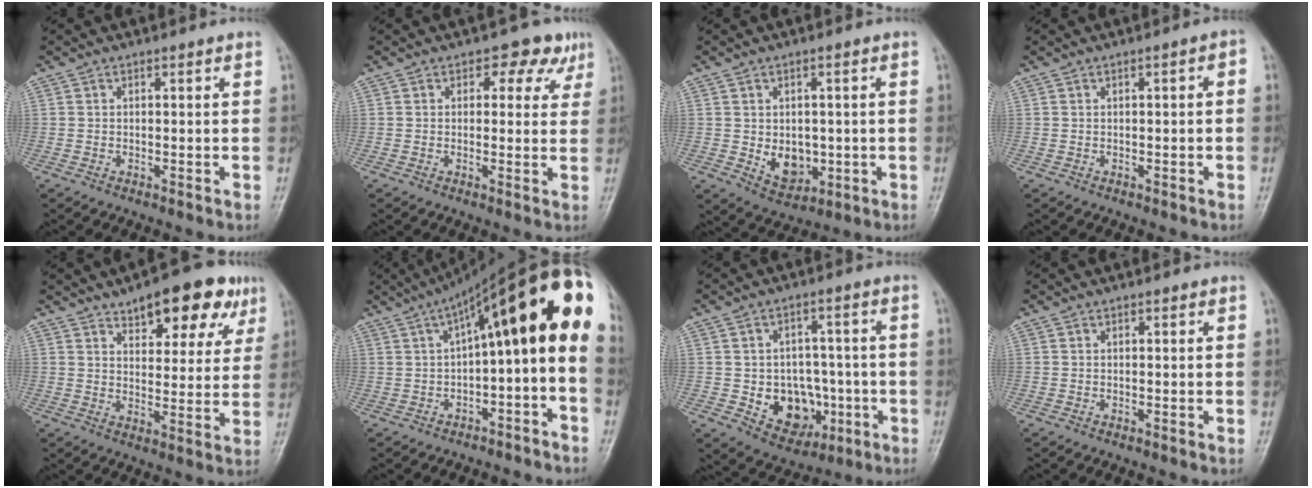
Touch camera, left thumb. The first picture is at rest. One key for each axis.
{"total": 5.5, "fx": 2.6, "fy": 3.8, "fz": 3.1, "tx": 0.006, "ty": -0.003, "tz": 0.023}
{"total": 6.7, "fx": -0.9, "fy": 5.1, "fz": 4.3, "tx": -0.039, "ty": -0.005, "tz": 0.000}
{"total": 1.7, "fx": -0.2, "fy": 0.6, "fz": 1.6, "tx": -0.022, "ty": 0.013, "tz": -0.004}
{"total": 14.5, "fx": 8.5, "fy": 6.4, "fz": 9.9, "tx": -0.085, "ty": -0.023, "tz": 0.116}
{"total": 20.2, "fx": 1.0, "fy": 6.6, "fz": 19.1, "tx": -0.259, "ty": 0.072, "tz": 0.011}
{"total": 11.2, "fx": -2.9, "fy": 8.8, "fz": 6.3, "tx": -0.043, "ty": 0.020, "tz": -0.031}
{"total": 0.0}